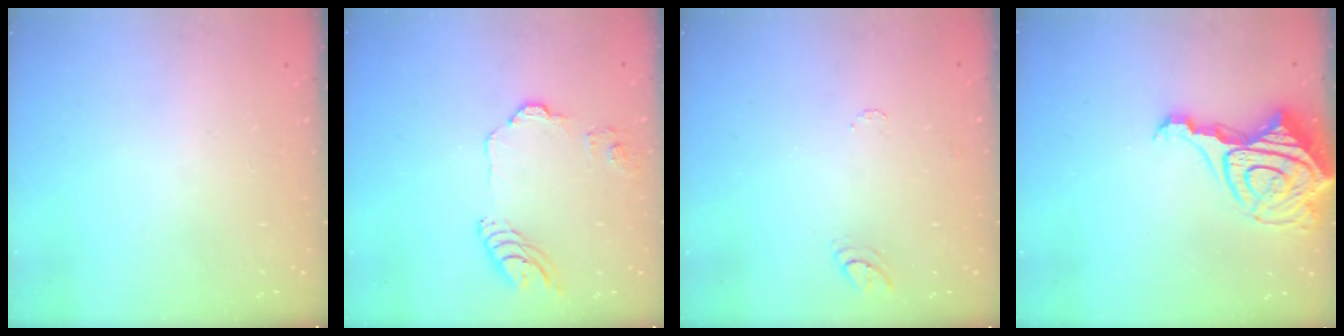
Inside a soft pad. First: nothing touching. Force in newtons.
{"total": 11.4, "press": 11.3, "slide": 1.6}
{"total": 5.5, "press": 5.5, "slide": 0.7}
{"total": 14.2, "press": 14.2, "slide": 1.4}